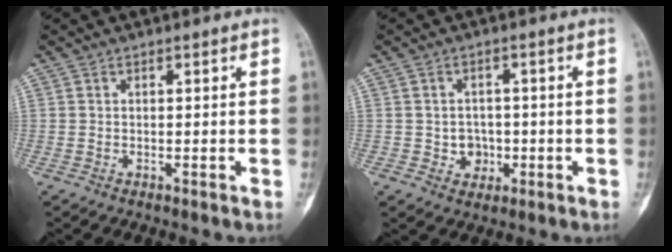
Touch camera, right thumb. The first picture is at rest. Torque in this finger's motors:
{"motor_torque": [0.13, 0.11, 0.07, -0.40, -0.03]}